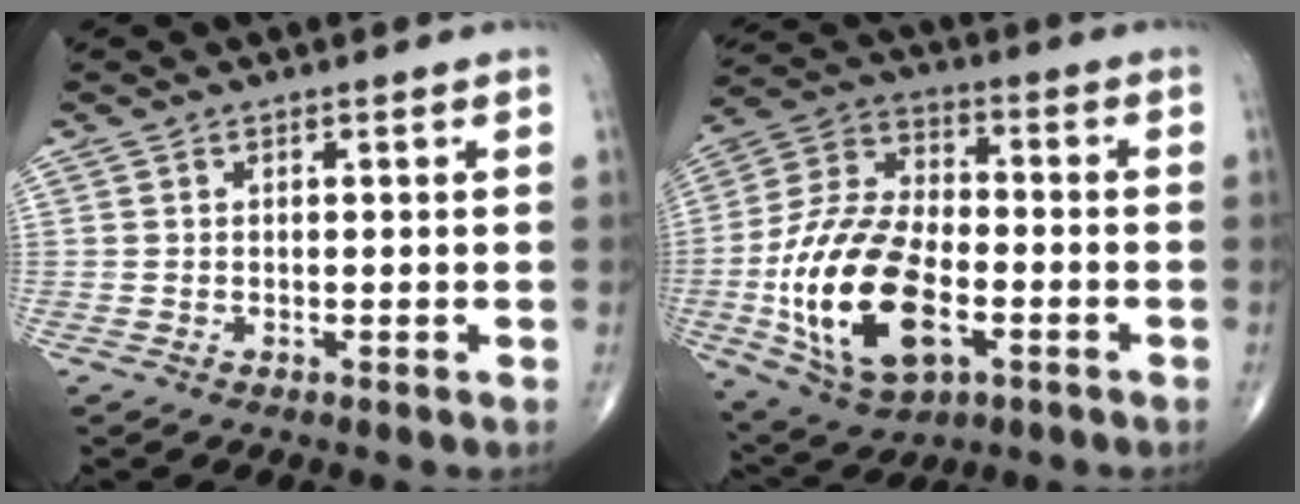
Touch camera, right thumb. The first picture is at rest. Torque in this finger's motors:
{"motor_torque": [0.00, 0.73, 1.83, -0.52, 0.63]}